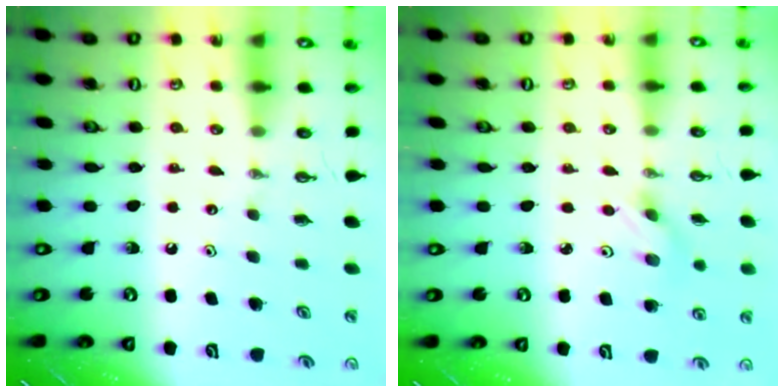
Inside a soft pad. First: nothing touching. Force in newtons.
{"total": 2.2, "press": 2.1, "slide": 0.6}